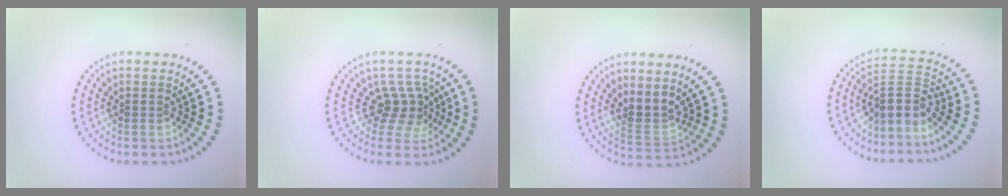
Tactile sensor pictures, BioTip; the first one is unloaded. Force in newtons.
{"total": 2.9, "press": 2.0, "slide": 2.1}
{"total": 2.4, "press": 2.0, "slide": 1.4}
{"total": 3.0, "press": 2.0, "slide": 2.2}